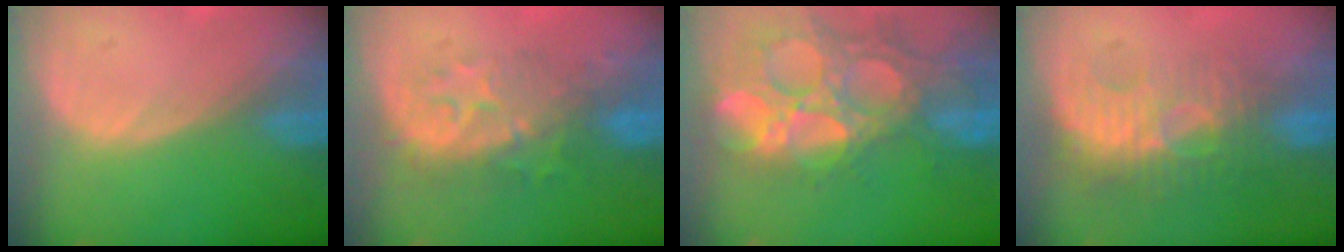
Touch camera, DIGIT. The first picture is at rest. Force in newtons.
{"total": 8.0, "press": 7.9, "slide": 1.6}
{"total": 14.9, "press": 12.3, "slide": 8.3}
{"total": 8.7, "press": 8.2, "slide": 2.8}